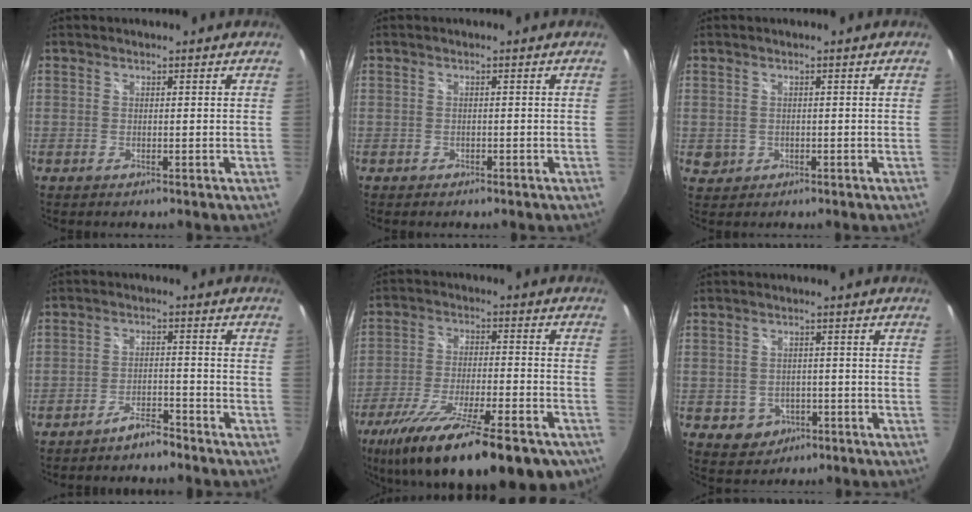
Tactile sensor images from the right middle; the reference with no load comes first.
{"total": 1.1, "force": [-0.8, 0.8, 0.2], "torque": [-0.008, -0.002, -0.011]}
{"total": 2.3, "force": [-0.2, 2.2, 0.6], "torque": [-0.012, -0.001, 0.001]}
{"total": 4.2, "force": [-3.9, 0.8, 1.4], "torque": [-0.042, 0.006, -0.062]}
{"total": 26.2, "force": [-18.5, 7.2, 17.1], "torque": [-0.305, -0.067, -0.278]}
{"total": 4.8, "force": [-1.8, 4.3, 1.2], "torque": [-0.036, 0.005, -0.016]}